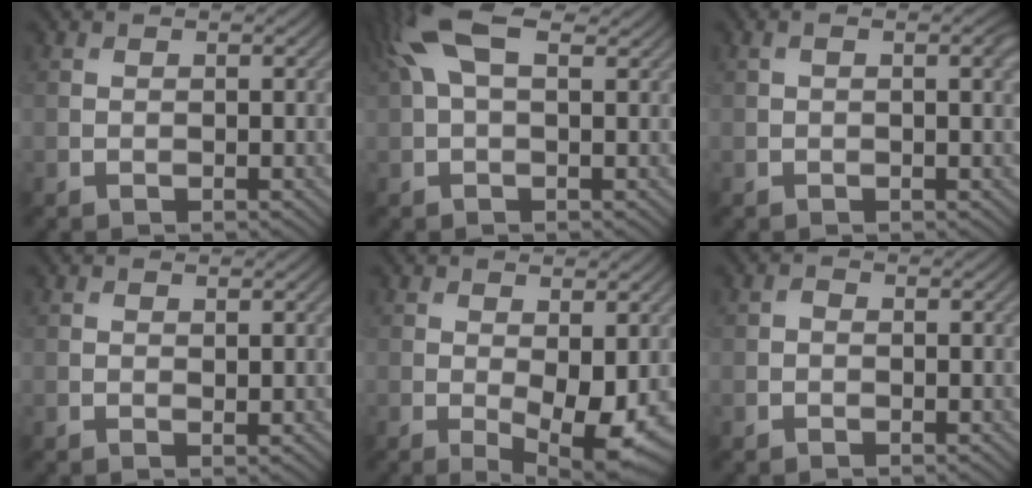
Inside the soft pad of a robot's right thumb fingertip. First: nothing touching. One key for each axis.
{"total": 8.8, "fx": 3.8, "fy": 3.7, "fz": 7.0, "tx": -0.177, "ty": 0.025, "tz": 0.068}
{"total": 1.8, "fx": 0.5, "fy": 0.4, "fz": 1.7, "tx": -0.029, "ty": 0.006, "tz": 0.006}
{"total": 0.5, "fx": 0.4, "fy": 0.2, "fz": 0.3, "tx": -0.004, "ty": -0.002, "tz": 0.005}
{"total": 6.3, "fx": -0.9, "fy": 2.6, "fz": 5.6, "tx": -0.097, "ty": -0.019, "tz": -0.006}
{"total": 0.6, "fx": -0.3, "fy": 0.5, "fz": 0.3, "tx": -0.005, "ty": 0.002, "tz": -0.008}